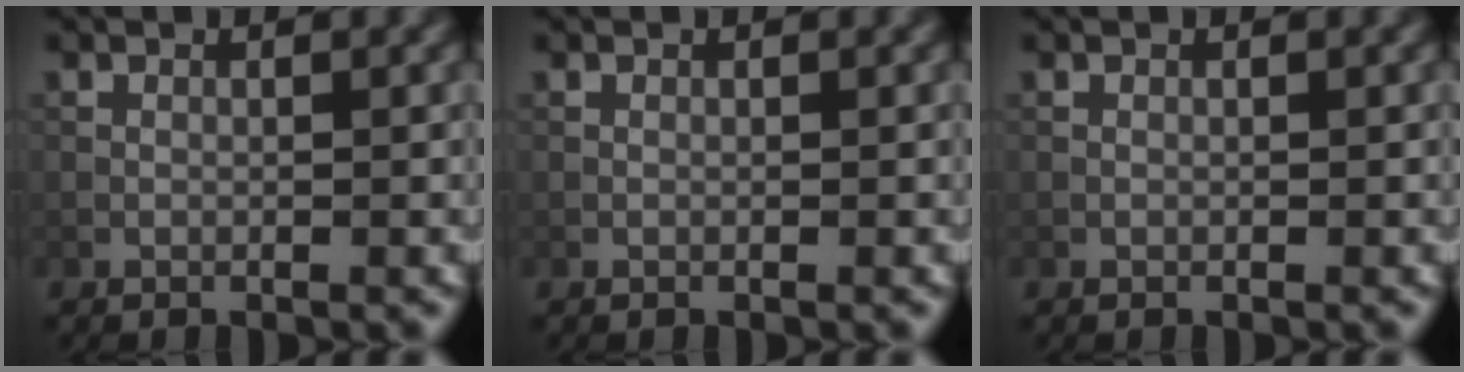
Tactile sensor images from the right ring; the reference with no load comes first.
{"total": 0.0}
{"total": 0.0}